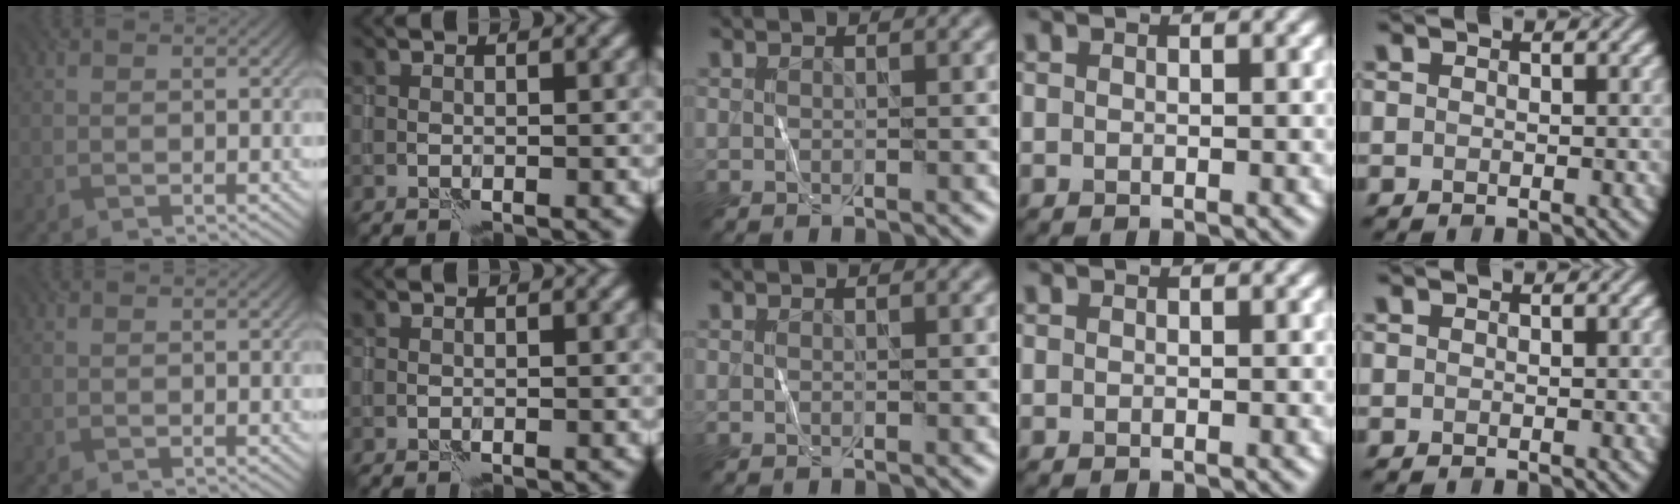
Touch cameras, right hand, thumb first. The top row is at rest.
{}